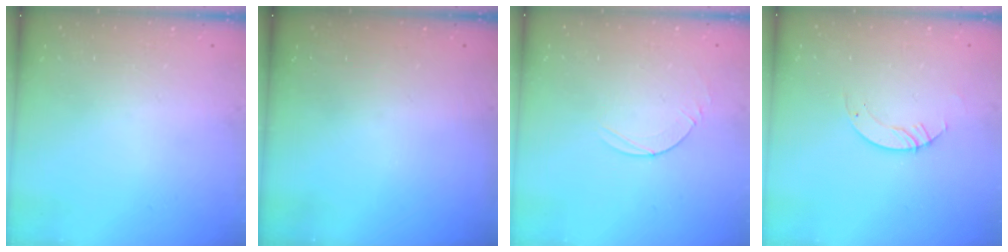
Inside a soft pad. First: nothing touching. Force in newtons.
{"total": 0.0}
{"total": 4.9, "press": 4.9, "slide": 0.4}
{"total": 3.3, "press": 3.3, "slide": 0.2}